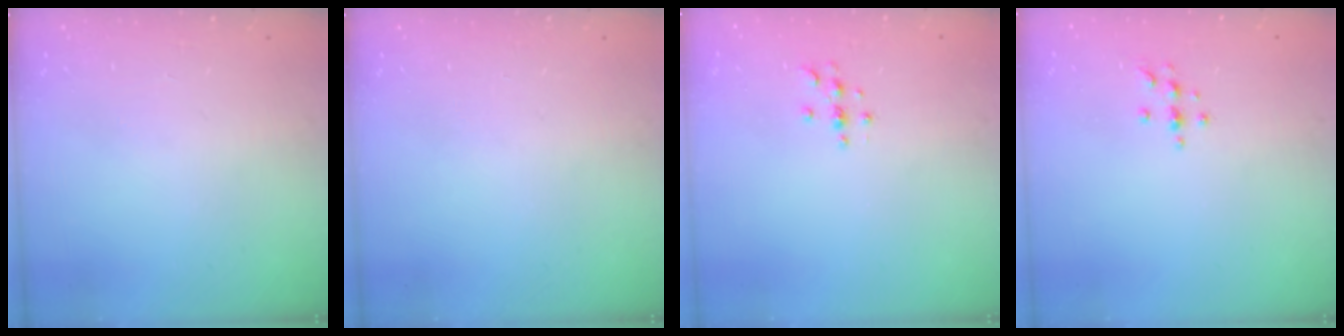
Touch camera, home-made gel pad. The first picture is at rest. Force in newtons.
{"total": 0.0}
{"total": 3.0, "press": 3.0, "slide": 0.4}
{"total": 4.7, "press": 4.7, "slide": 0.6}